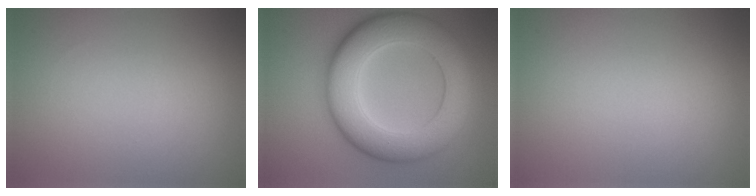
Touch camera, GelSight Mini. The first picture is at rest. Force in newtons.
{"total": 10.6, "press": 10.6, "slide": 0.1}
{"total": 0.0}